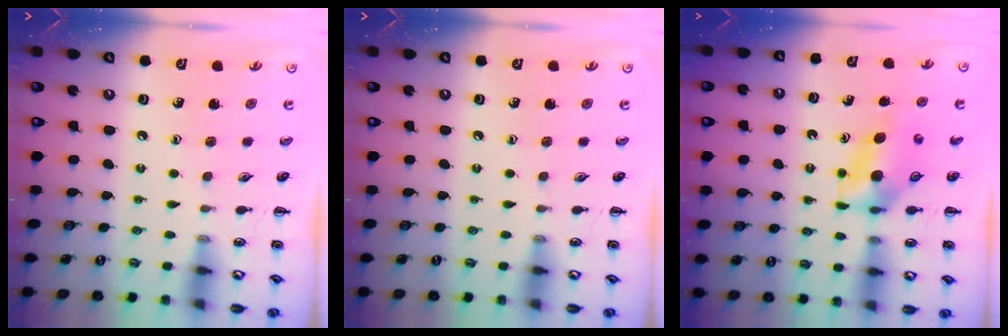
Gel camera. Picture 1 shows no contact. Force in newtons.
{"total": 0.0}
{"total": 6.2, "press": 6.1, "slide": 0.8}